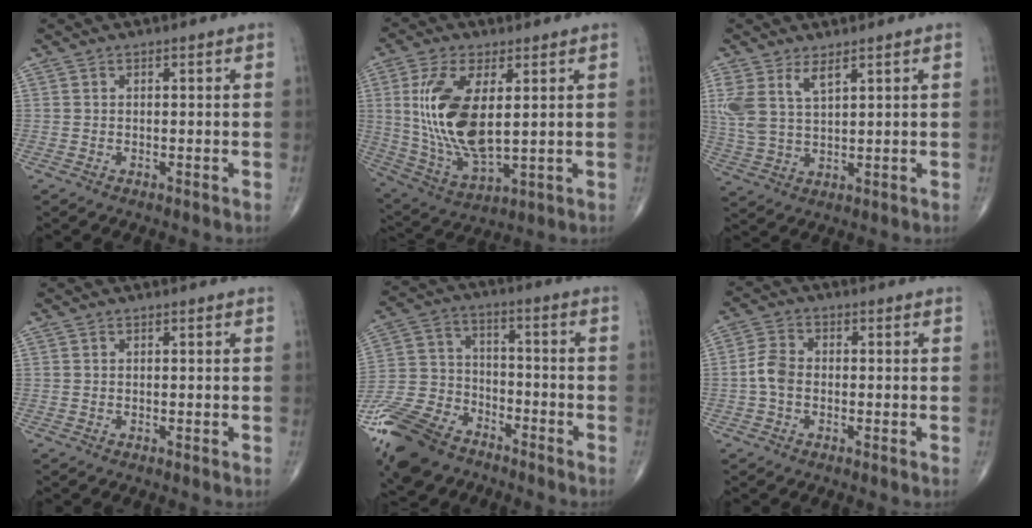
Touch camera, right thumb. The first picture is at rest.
{"total": 16.6, "force": [2.7, 7.5, 14.5], "torque": [-0.298, -0.020, 0.064]}
{"total": 7.3, "force": [3.8, 3.1, 5.4], "torque": [-0.122, -0.012, 0.085]}
{"total": 0.0}
{"total": 17.6, "force": [-12.3, 9.9, 7.9], "torque": [-0.158, 0.044, -0.228]}
{"total": 4.3, "force": [-0.9, 3.0, 3.0], "torque": [-0.062, 0.013, -0.024]}